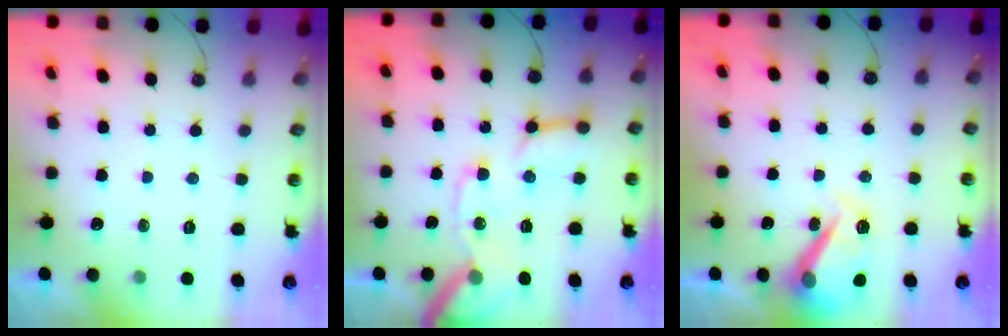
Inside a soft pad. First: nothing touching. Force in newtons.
{"total": 18.3, "press": 18.1, "slide": 2.3}
{"total": 13.4, "press": 13.3, "slide": 1.2}